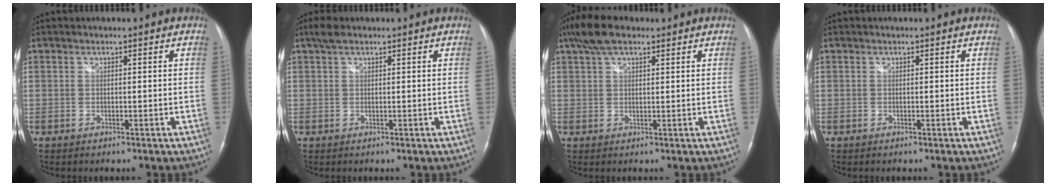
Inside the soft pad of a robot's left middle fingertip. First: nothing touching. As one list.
[{"total": 2.2, "force": [1.6, 0.9, 1.2], "torque": [-0.027, 0.016, 0.031]}, {"total": 6.0, "force": [4.1, 2.3, 3.8], "torque": [-0.081, 0.025, 0.077]}, {"total": 0.0}]